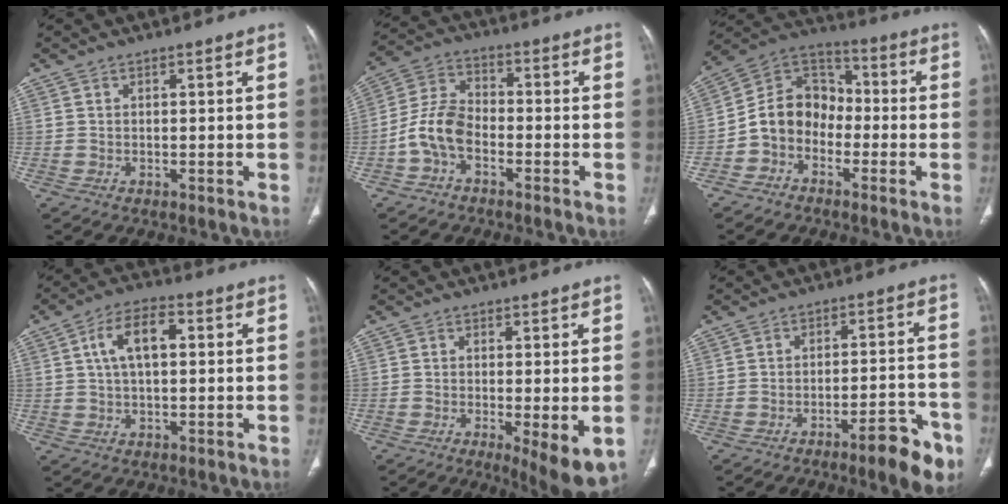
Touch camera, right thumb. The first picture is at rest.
{"total": 8.2, "force": [-3.2, 4.9, 5.7], "torque": [-0.113, 0.032, -0.073]}
{"total": 10.7, "force": [-3.1, 8.7, 5.4], "torque": [-0.072, 0.057, -0.074]}
{"total": 8.7, "force": [1.8, 4.5, 7.2], "torque": [-0.128, 0.018, 0.028]}
{"total": 8.7, "force": [-2.5, 2.3, 8.0], "torque": [-0.116, -0.023, -0.036]}
{"total": 10.0, "force": [-6.0, 2.4, 7.7], "torque": [-0.091, 0.036, -0.079]}